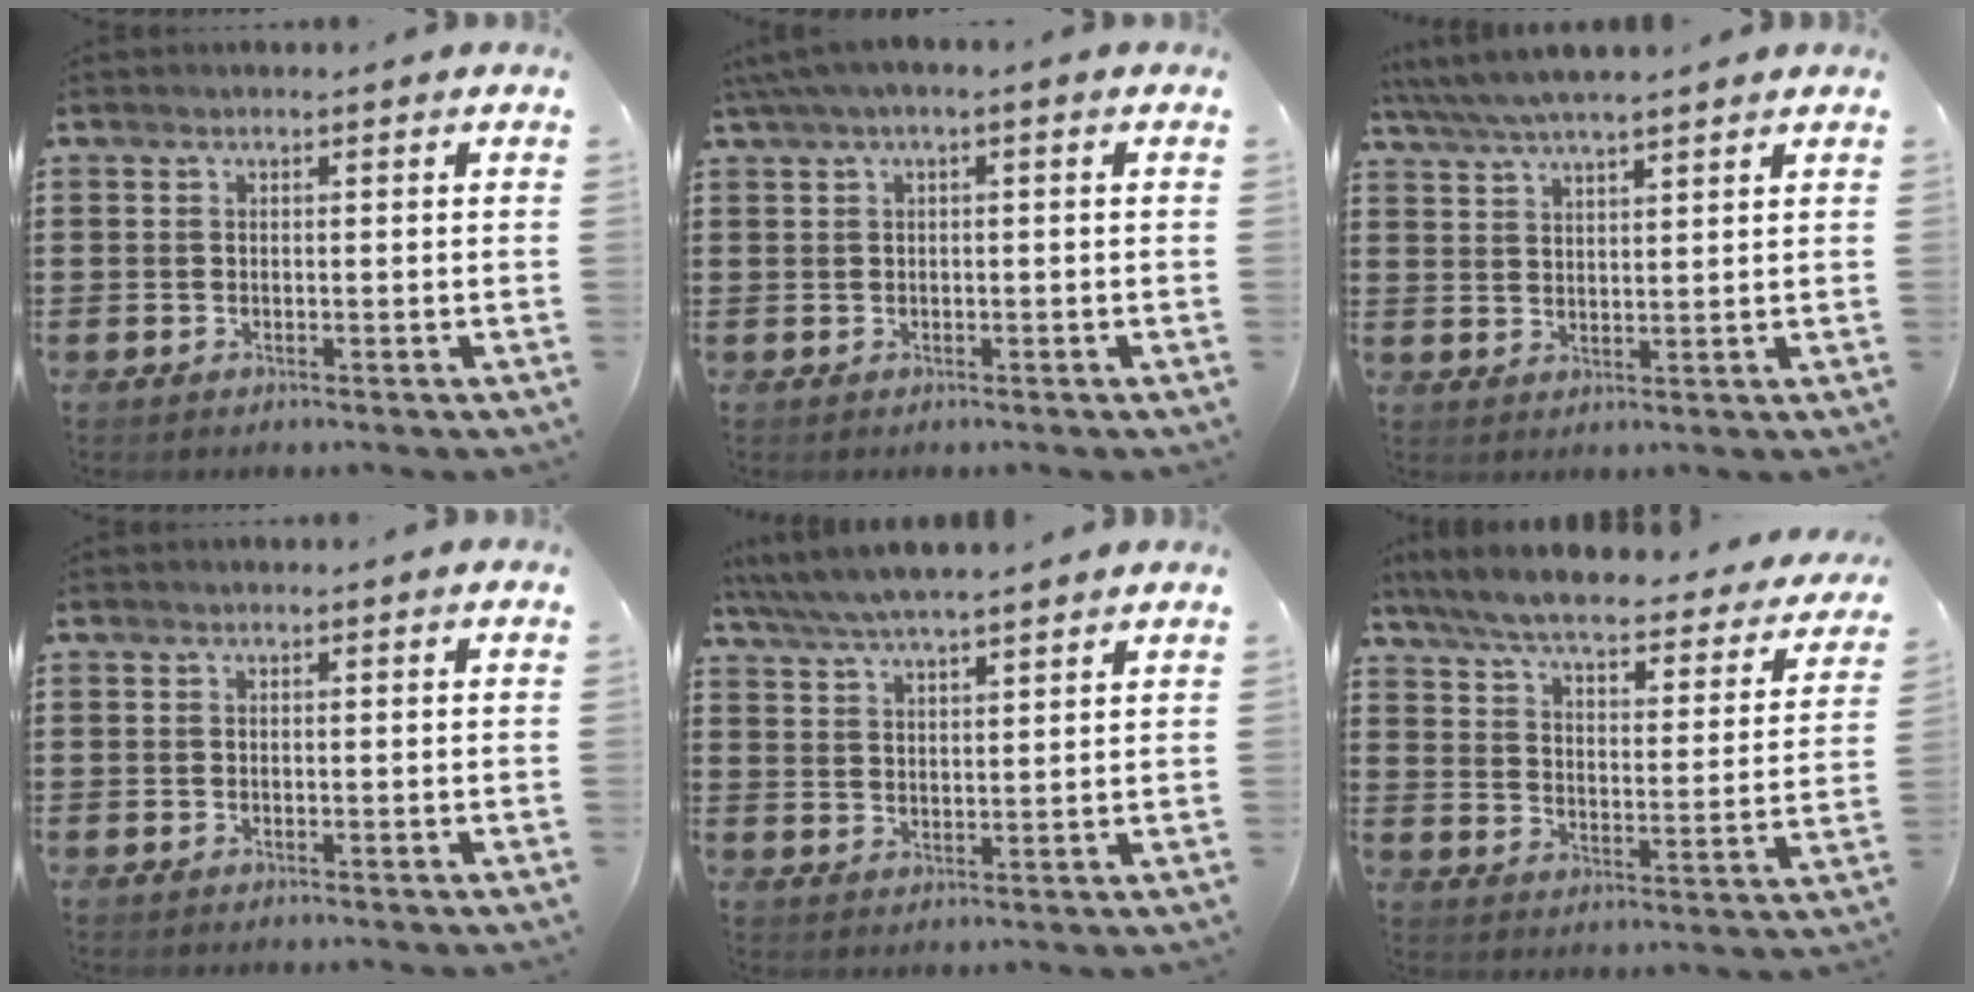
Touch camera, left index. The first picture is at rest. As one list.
[{"total": 1.9, "force": [-0.4, 0.3, 1.8], "torque": [-0.035, -0.005, -0.011]}, {"total": 4.4, "force": [3.9, 0.2, 1.9], "torque": [-0.049, -0.012, 0.070]}, {"total": 0.0}, {"total": 5.1, "force": [4.7, 0.2, 1.8], "torque": [-0.051, -0.018, 0.084]}, {"total": 6.0, "force": [5.2, 0.5, 2.8], "torque": [-0.079, -0.035, 0.086]}]